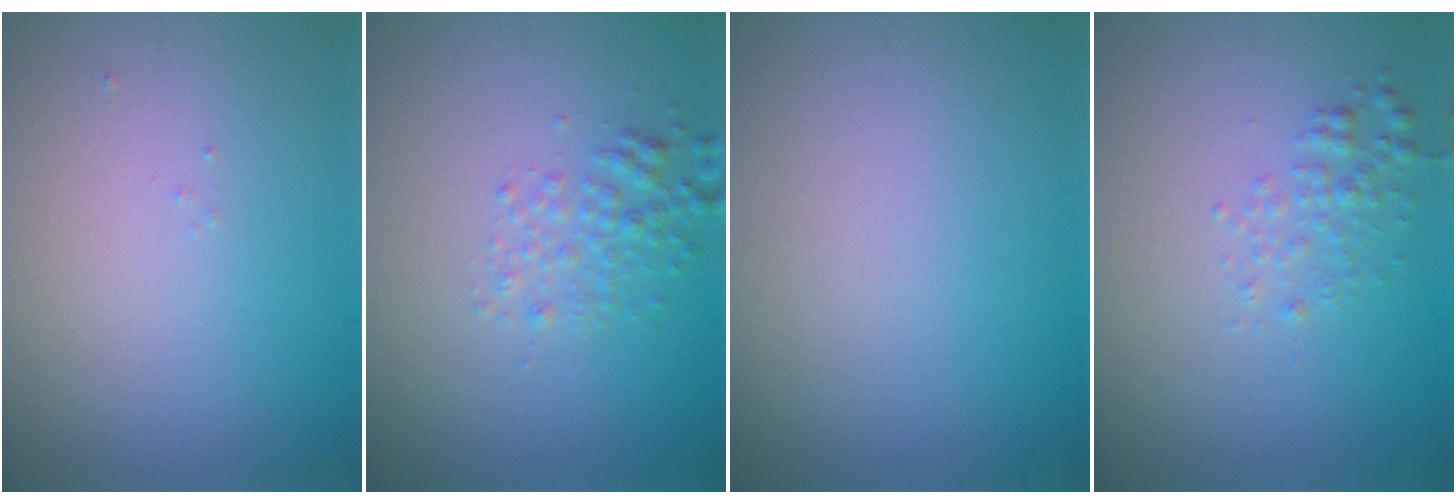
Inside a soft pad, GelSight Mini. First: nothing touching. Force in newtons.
{"total": 2.0, "press": 2.0, "slide": 0.1}
{"total": 0.0}
{"total": 1.5, "press": 1.5, "slide": 0.0}